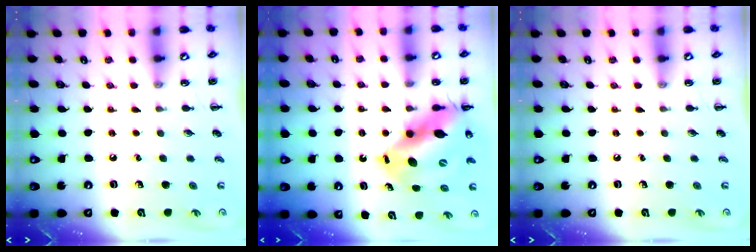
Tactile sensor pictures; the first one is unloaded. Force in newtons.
{"total": 16.1, "press": 15.5, "slide": 4.3}
{"total": 0.0}